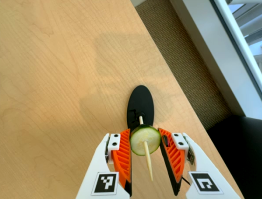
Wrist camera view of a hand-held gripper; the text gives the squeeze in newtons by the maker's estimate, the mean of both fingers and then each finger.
{"total": 9.5, "left": 9.4, "right": 9.7}